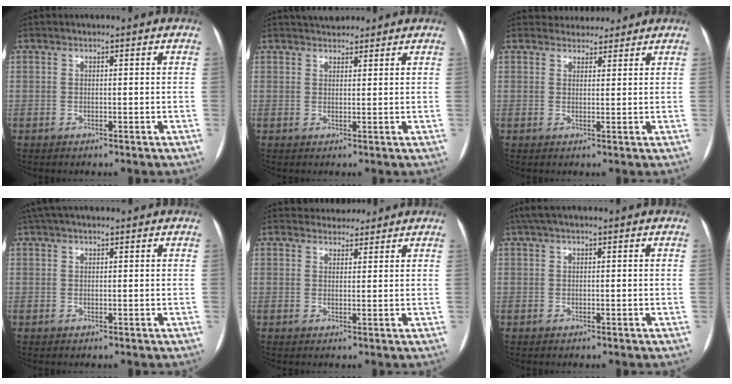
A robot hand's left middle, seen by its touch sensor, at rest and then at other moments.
{"total": 4.2, "force": [3.9, 1.4, 0.9], "torque": [-0.010, 0.025, 0.058]}
{"total": 4.3, "force": [4.0, 1.6, 0.1], "torque": [0.004, 0.011, 0.053]}
{"total": 4.8, "force": [3.9, 1.2, 2.6], "torque": [-0.044, 0.043, 0.067]}
{"total": 4.3, "force": [4.0, 1.6, 0.2], "torque": [0.003, 0.013, 0.055]}
{"total": 3.0, "force": [2.0, 0.4, 2.2], "torque": [-0.041, 0.039, 0.035]}